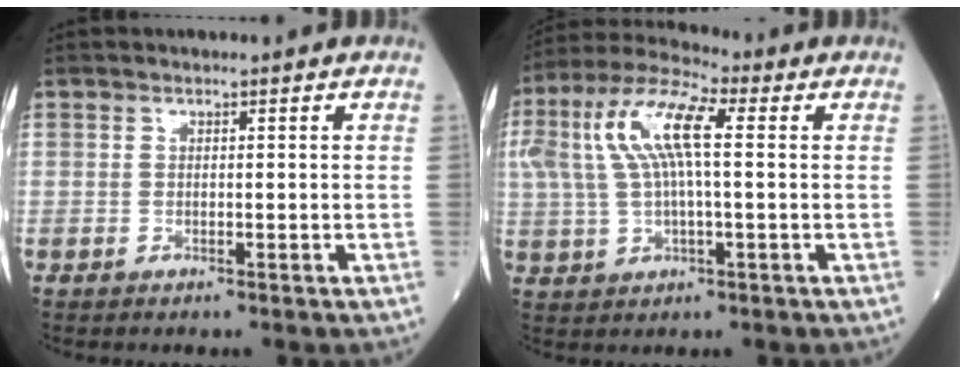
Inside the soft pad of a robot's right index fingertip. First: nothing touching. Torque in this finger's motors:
{"motor_torque": [1.51, 0.57, 0.48, 0.21]}